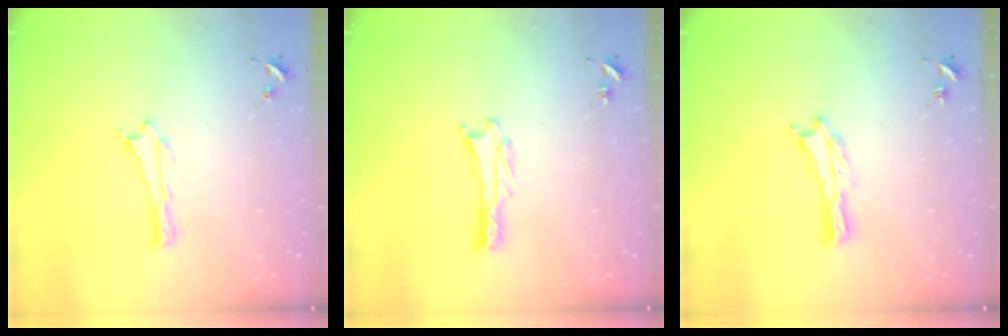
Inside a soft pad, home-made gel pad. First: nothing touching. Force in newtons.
{"total": 0.6, "press": 0.6, "slide": 0.1}
{"total": 0.0}